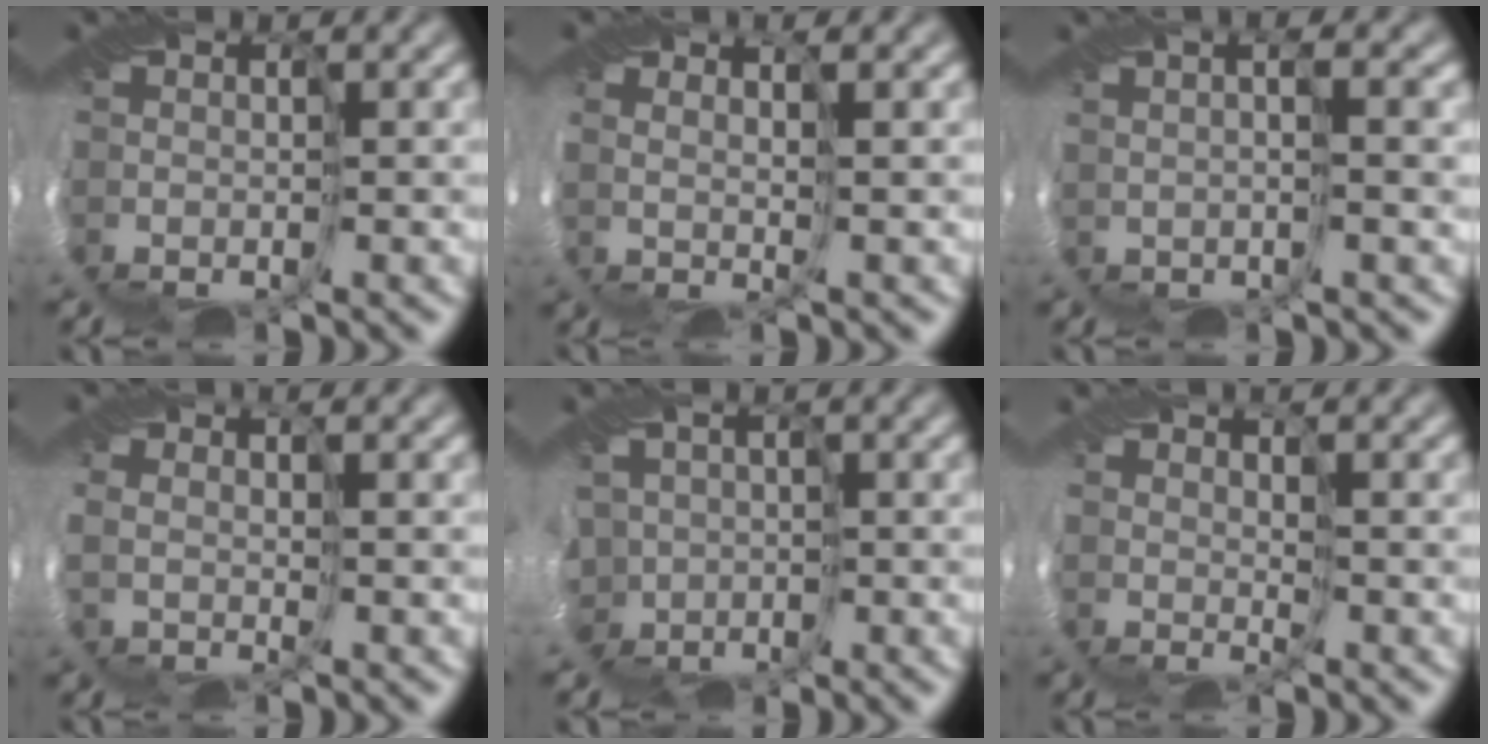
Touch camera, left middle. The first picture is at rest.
{"total": 1.9, "force": [1.9, -0.1, 0.5], "torque": [0.002, 0.018, 0.015]}
{"total": 1.7, "force": [1.1, -0.1, 1.3], "torque": [-0.011, 0.019, 0.010]}
{"total": 2.1, "force": [1.8, -0.7, -1.0], "torque": [0.009, 0.009, 0.025]}
{"total": 4.7, "force": [-0.9, 4.1, 2.1], "torque": [-0.037, -0.011, -0.014]}
{"total": 2.6, "force": [1.4, -1.4, -1.6], "torque": [0.023, 0.000, 0.027]}